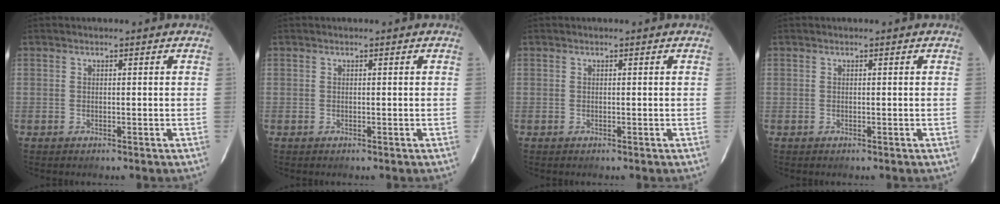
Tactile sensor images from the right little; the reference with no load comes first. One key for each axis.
{"total": 0.0}
{"total": 0.0}
{"total": 0.0}